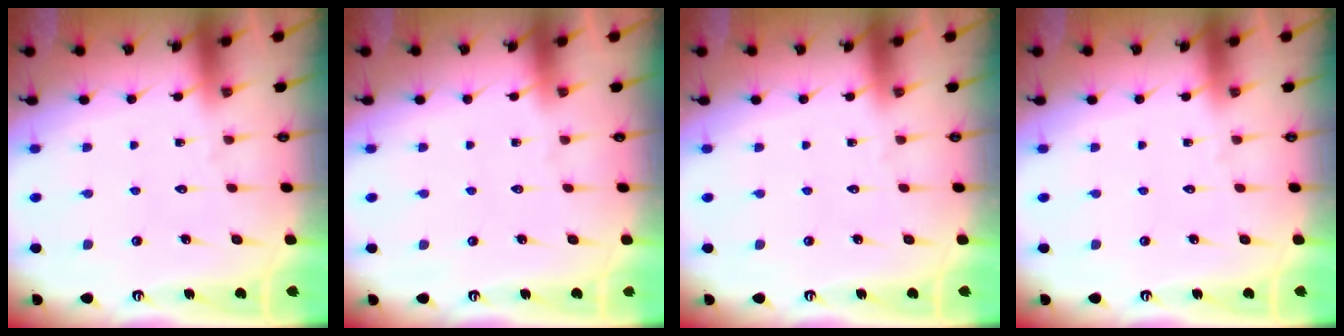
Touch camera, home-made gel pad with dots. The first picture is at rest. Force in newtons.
{"total": 0.0}
{"total": 0.0}
{"total": 0.0}